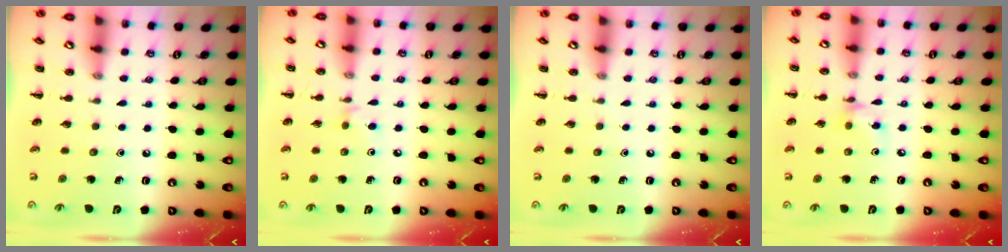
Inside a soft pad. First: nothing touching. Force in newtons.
{"total": 2.9, "press": 2.7, "slide": 1.2}
{"total": 0.0}
{"total": 5.9, "press": 5.7, "slide": 1.5}